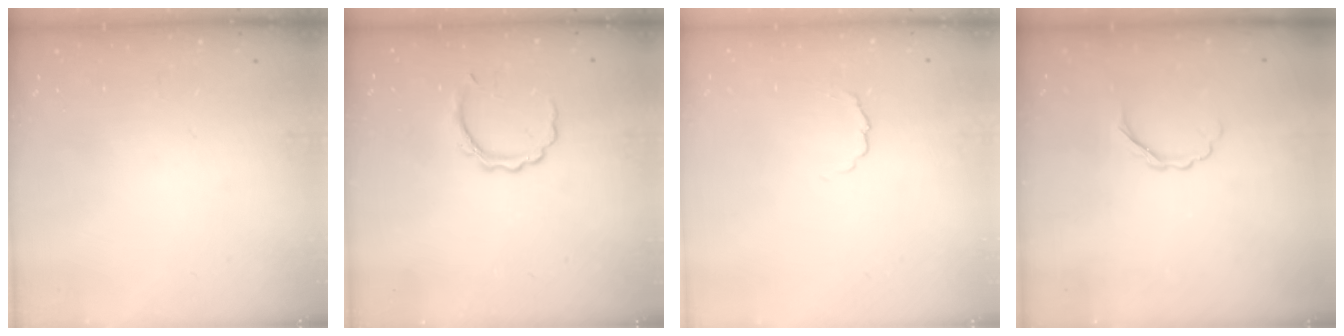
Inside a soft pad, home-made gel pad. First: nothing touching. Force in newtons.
{"total": 4.8, "press": 4.8, "slide": 0.2}
{"total": 2.4, "press": 2.4, "slide": 0.5}
{"total": 2.7, "press": 2.6, "slide": 0.8}